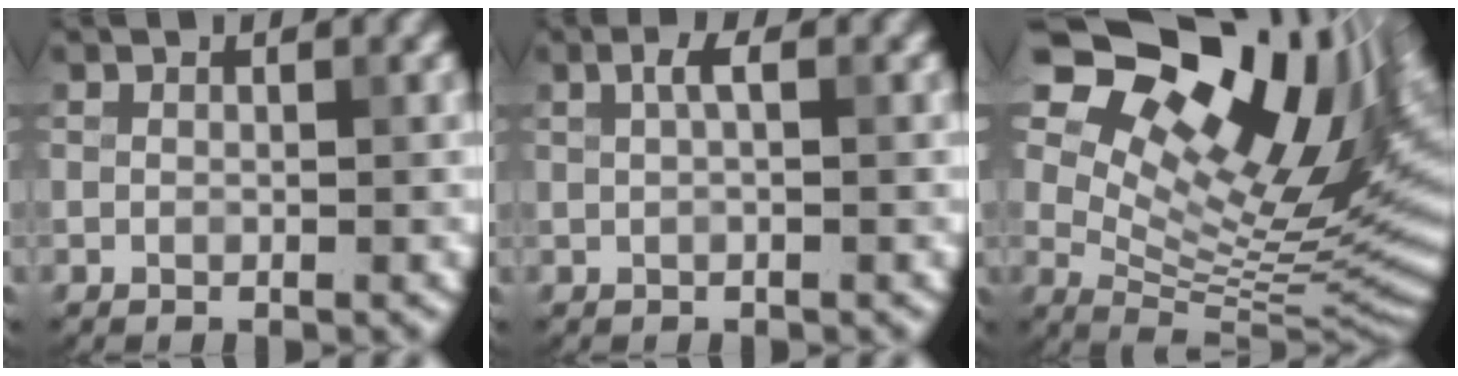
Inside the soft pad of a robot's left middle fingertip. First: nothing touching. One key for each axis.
{"total": 1.4, "fx": 0.4, "fy": 0.3, "fz": 1.3, "tx": -0.025, "ty": 0.005, "tz": 0.006}
{"total": 18.6, "fx": 9.9, "fy": 8.9, "fz": 13.0, "tx": -0.200, "ty": 0.025, "tz": 0.163}